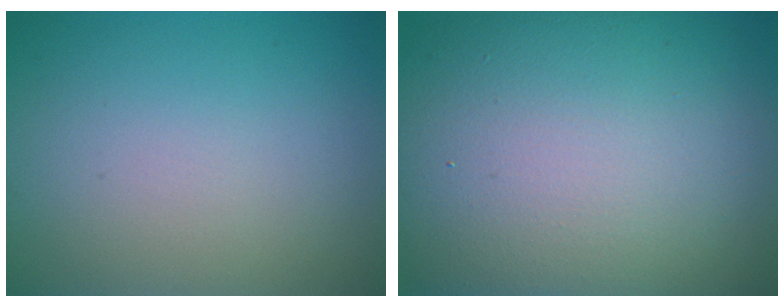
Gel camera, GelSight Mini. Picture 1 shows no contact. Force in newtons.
{"total": 17.5, "press": 17.5, "slide": 1.4}